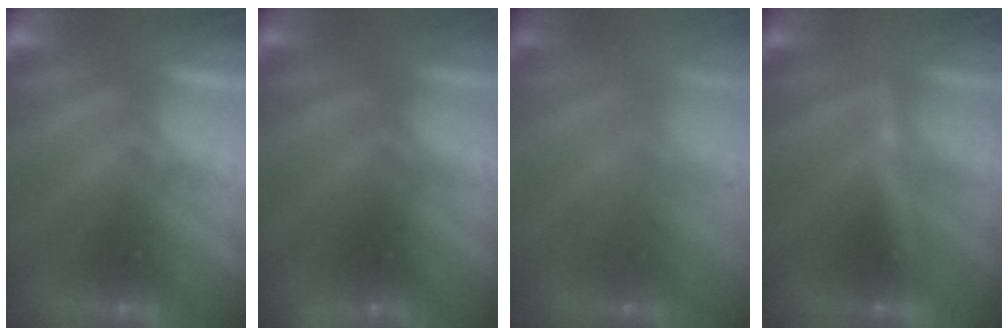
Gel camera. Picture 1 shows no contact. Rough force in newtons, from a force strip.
{"total": 2.4}
{"total": 2.6}
{"total": 3.3}